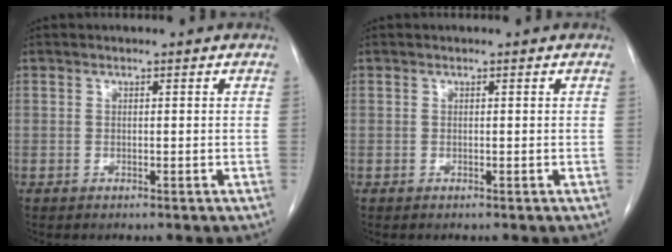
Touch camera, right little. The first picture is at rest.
{"total": 0.0}